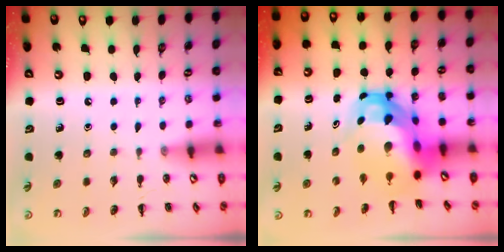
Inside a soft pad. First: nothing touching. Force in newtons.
{"total": 11.2, "press": 10.7, "slide": 3.1}